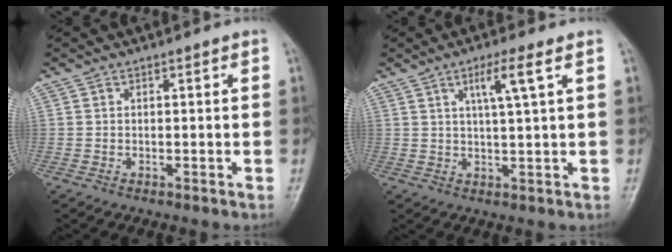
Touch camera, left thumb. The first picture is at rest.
{"total": 5.3, "force": [2.3, -0.1, 4.8], "torque": [-0.092, -0.005, 0.043]}